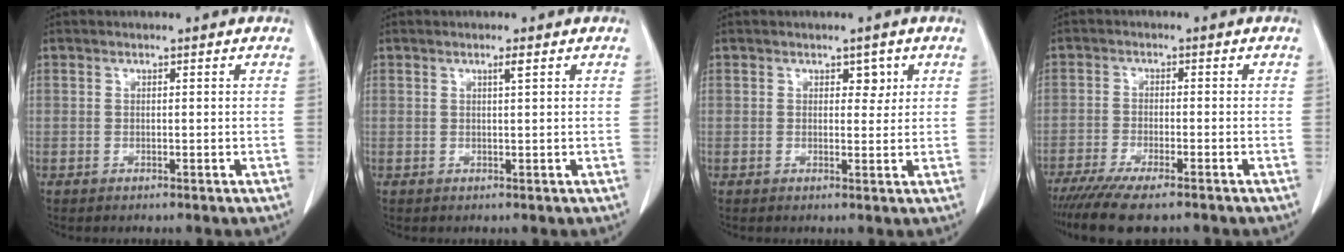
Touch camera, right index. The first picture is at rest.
{"total": 1.0, "force": [0.5, -0.2, 0.8], "torque": [-0.019, -0.002, 0.011]}
{"total": 2.0, "force": [0.9, 1.3, 1.2], "torque": [-0.009, -0.001, 0.011]}
{"total": 9.9, "force": [-7.9, 1.4, 5.8], "torque": [-0.088, -0.021, -0.125]}